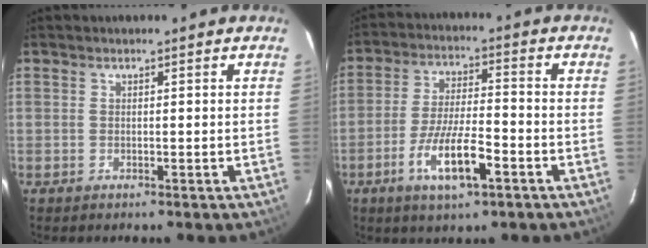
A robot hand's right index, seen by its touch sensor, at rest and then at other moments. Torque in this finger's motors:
{"motor_torque": [1.07, -0.66, 0.40, 0.10]}